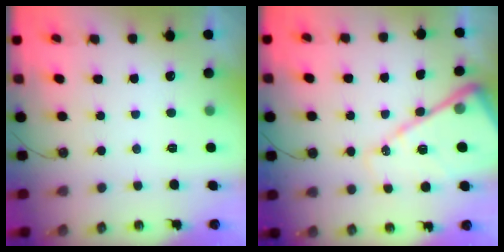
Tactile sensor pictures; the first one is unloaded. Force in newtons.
{"total": 17.2, "press": 17.1, "slide": 1.8}